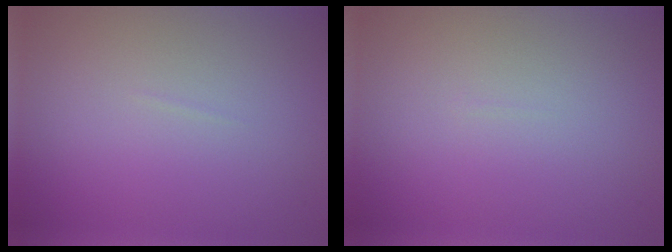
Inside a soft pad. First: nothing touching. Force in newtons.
{"total": 0.0}